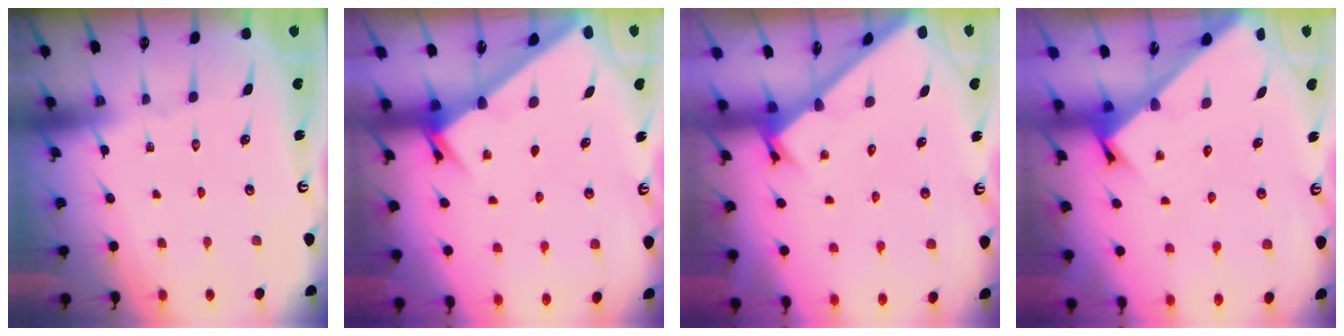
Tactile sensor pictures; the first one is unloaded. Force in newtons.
{"total": 2.4, "press": 2.4, "slide": 0.3}
{"total": 2.6, "press": 2.6, "slide": 0.2}
{"total": 2.7, "press": 2.7, "slide": 0.3}